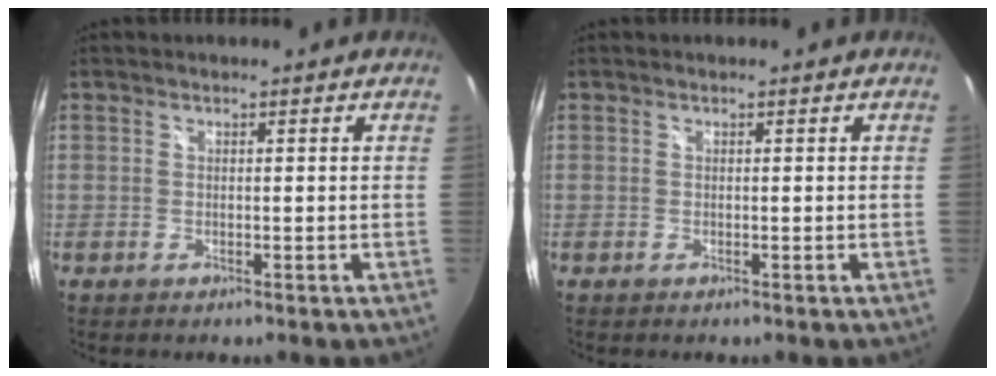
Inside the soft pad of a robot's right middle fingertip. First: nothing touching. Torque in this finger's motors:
{"motor_torque": [0.00, 0.01, 0.00, 0.00]}